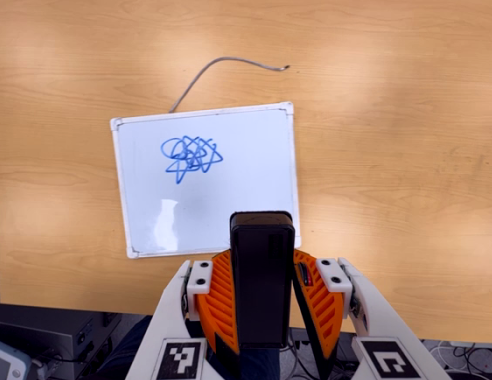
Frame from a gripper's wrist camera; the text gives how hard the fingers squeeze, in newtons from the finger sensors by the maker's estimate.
{"total": 6.2, "left": 5.2, "right": 7.1}